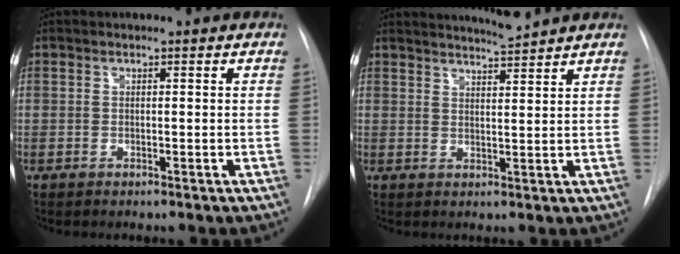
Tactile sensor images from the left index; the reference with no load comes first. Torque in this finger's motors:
{"motor_torque": [0.19, -0.15, -0.06, 0.01]}